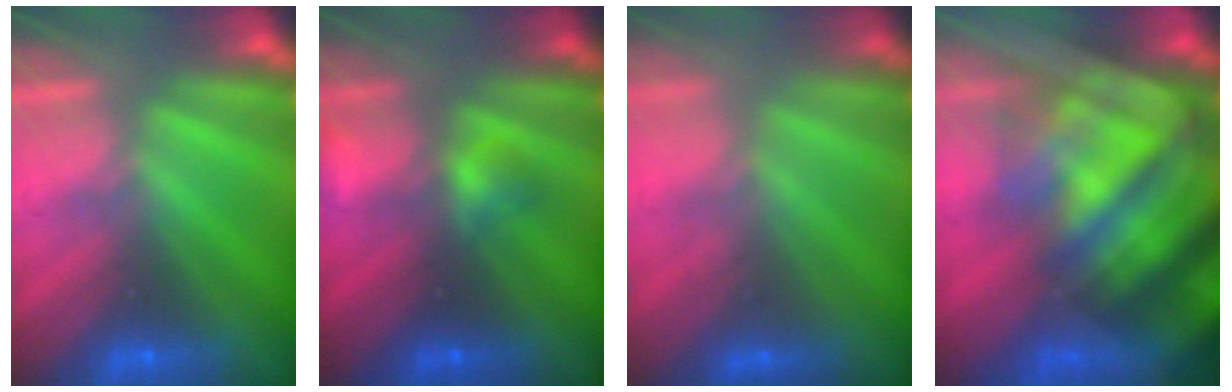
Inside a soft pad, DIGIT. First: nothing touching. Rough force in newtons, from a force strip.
{"total": 2.3}
{"total": 1.2}
{"total": 7.7}